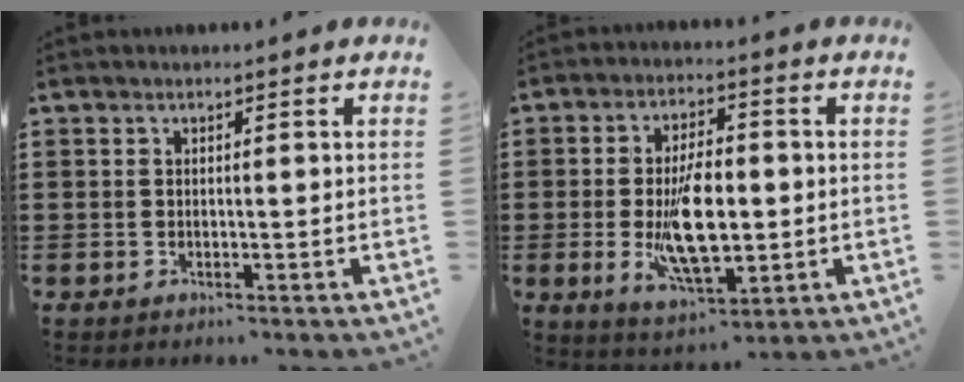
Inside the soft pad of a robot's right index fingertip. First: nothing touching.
{"total": 11.0, "force": [-1.1, 5.0, 9.8], "torque": [-0.184, -0.011, -0.022]}